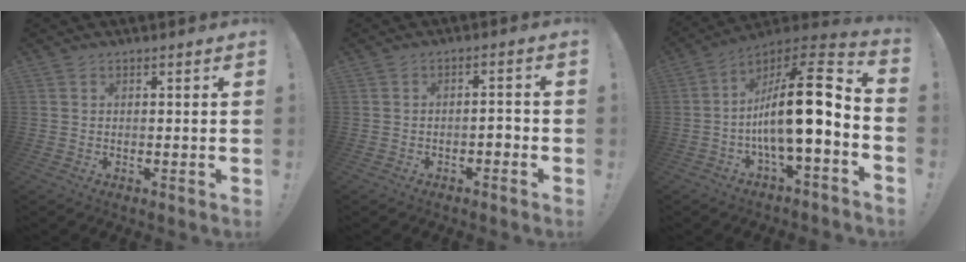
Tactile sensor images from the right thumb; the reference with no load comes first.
{"total": 2.6, "force": [-1.6, 0.9, 1.8], "torque": [-0.030, 0.003, -0.029]}
{"total": 19.2, "force": [-1.8, 5.4, 18.3], "torque": [-0.298, 0.002, -0.035]}